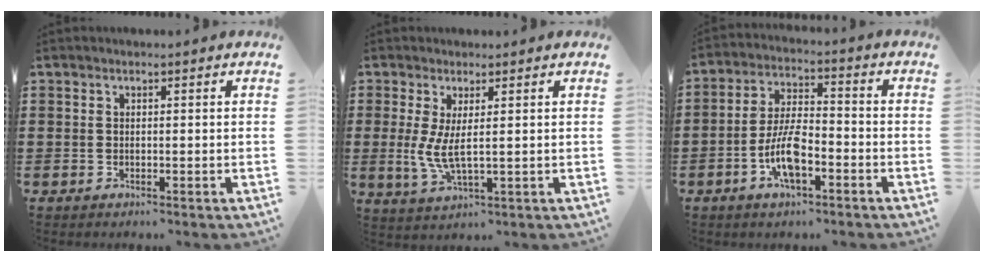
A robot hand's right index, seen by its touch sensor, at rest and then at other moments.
{"total": 4.2, "force": [0.7, 0.9, 4.0], "torque": [-0.096, -0.010, 0.009]}
{"total": 8.1, "force": [-3.3, 3.0, 6.8], "torque": [-0.151, -0.002, -0.067]}